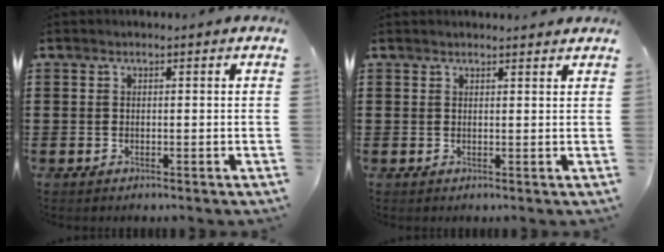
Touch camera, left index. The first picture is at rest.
{"total": 1.2, "force": [1.2, 0.0, 0.2], "torque": [-0.005, -0.001, 0.023]}